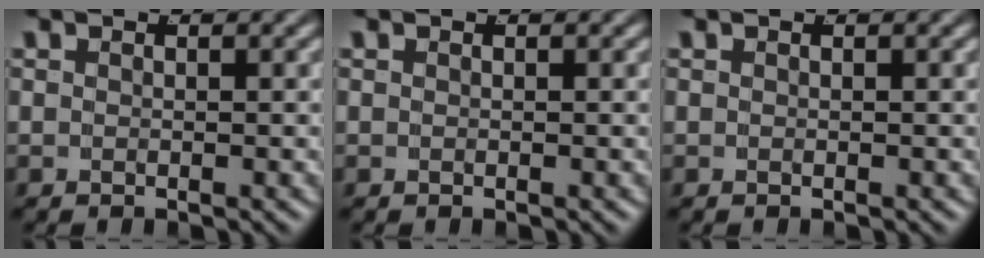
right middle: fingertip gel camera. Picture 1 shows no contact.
{"total": 0.0}
{"total": 0.0}